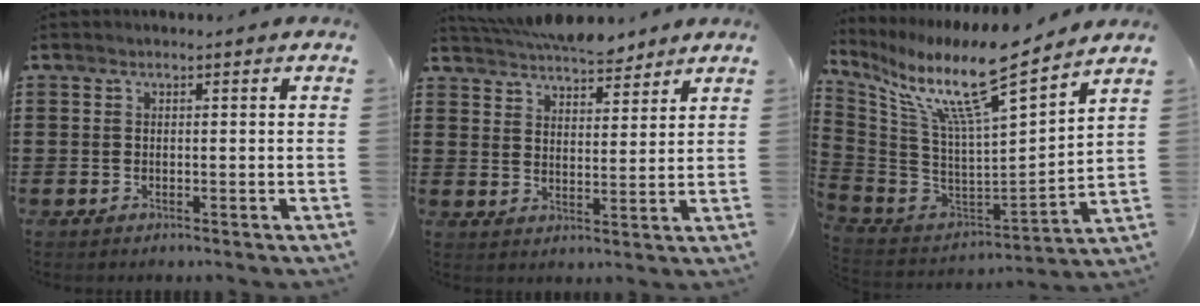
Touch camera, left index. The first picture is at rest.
{"total": 6.6, "force": [6.2, 1.5, 1.9], "torque": [-0.055, -0.013, 0.117]}
{"total": 12.8, "force": [9.4, 0.9, 8.6], "torque": [-0.203, -0.073, 0.153]}